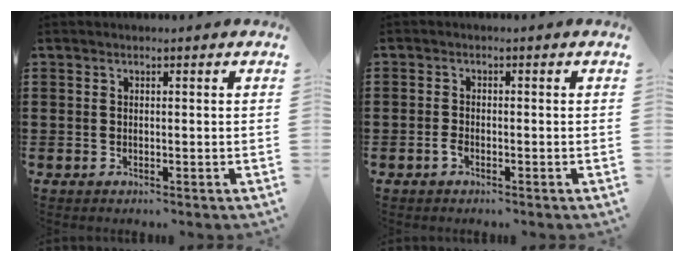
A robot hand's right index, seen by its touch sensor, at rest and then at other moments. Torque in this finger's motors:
{"motor_torque": [-0.23, 1.78, -0.06, -0.08]}